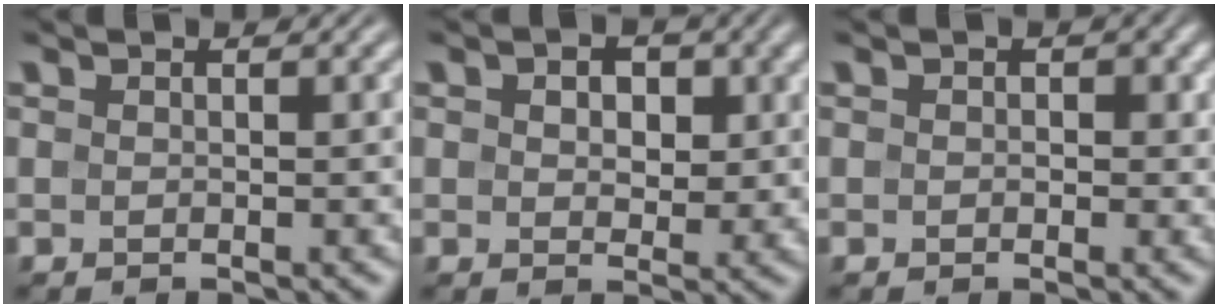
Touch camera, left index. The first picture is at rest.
{"total": 3.6, "force": [1.0, 2.4, 2.5], "torque": [-0.033, 0.001, 0.011]}
{"total": 1.0, "force": [0.2, 0.9, 0.4], "torque": [-0.001, -0.002, -0.002]}